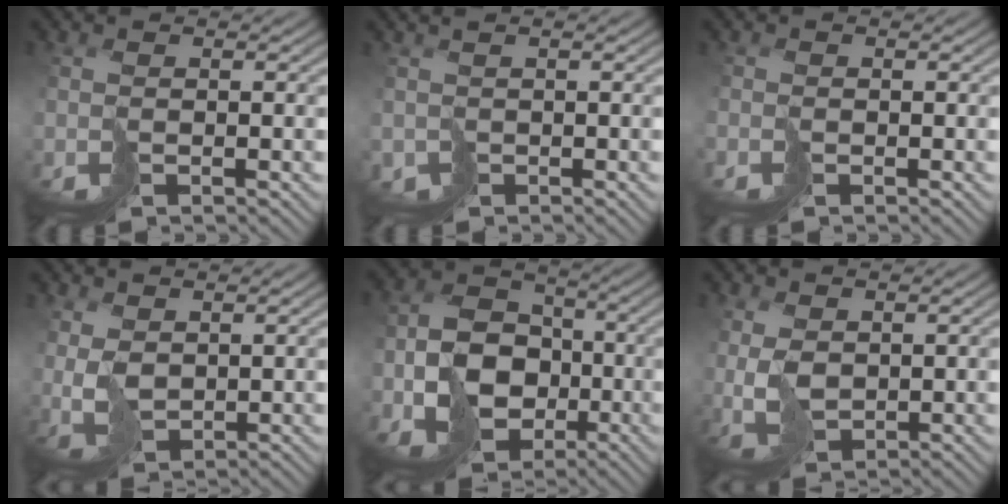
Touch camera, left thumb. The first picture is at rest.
{"total": 1.4, "force": [0.2, 0.2, -1.4], "torque": [0.031, 0.000, 0.011]}
{"total": 0.8, "force": [-0.6, 0.4, -0.2], "torque": [-0.002, -0.006, -0.014]}
{"total": 2.7, "force": [1.7, 1.7, 1.0], "torque": [-0.039, 0.001, 0.045]}
{"total": 10.2, "force": [-3.0, 8.3, 5.0], "torque": [-0.107, -0.032, -0.057]}
{"total": 2.9, "force": [1.3, 2.1, 1.5], "torque": [-0.052, -0.001, 0.036]}